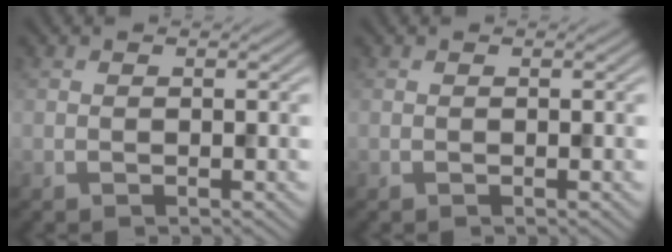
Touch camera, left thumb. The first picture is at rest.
{"total": 0.0}